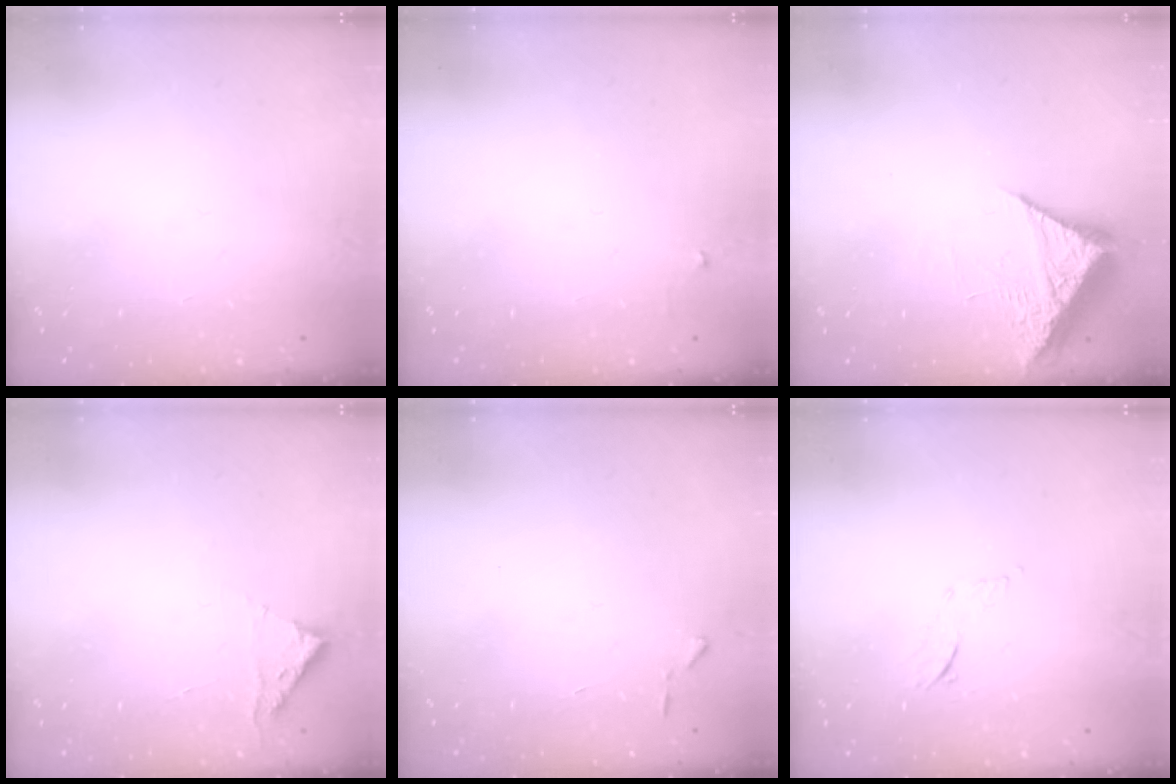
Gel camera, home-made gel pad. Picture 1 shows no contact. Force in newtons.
{"total": 2.5, "press": 2.5, "slide": 0.4}
{"total": 7.5, "press": 7.5, "slide": 0.8}
{"total": 2.8, "press": 2.8, "slide": 0.3}
{"total": 3.9, "press": 3.9, "slide": 0.5}
{"total": 8.0, "press": 7.9, "slide": 1.0}